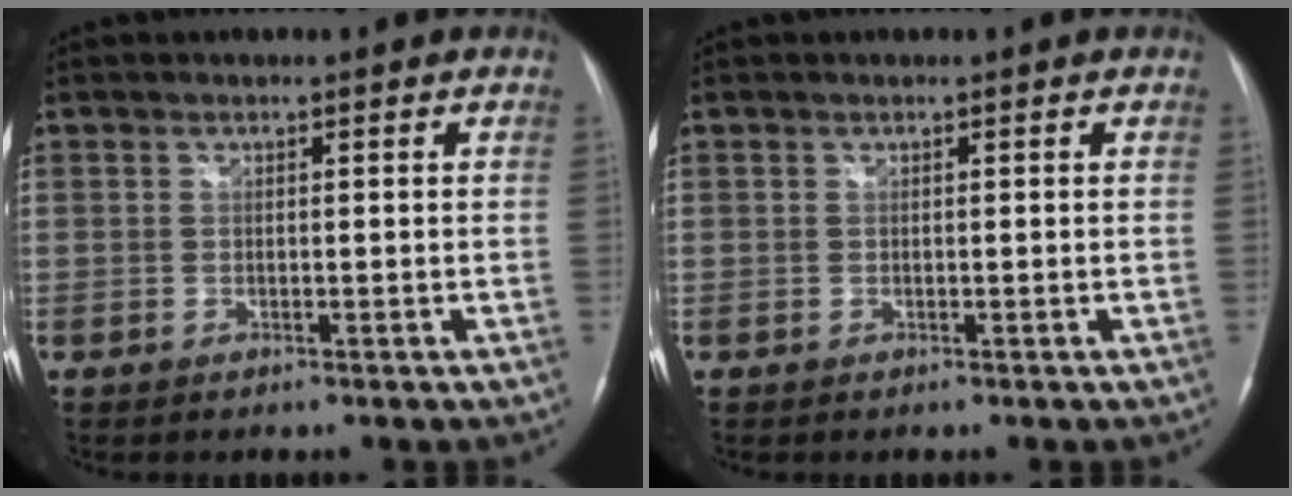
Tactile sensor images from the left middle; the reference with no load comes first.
{"total": 0.0}